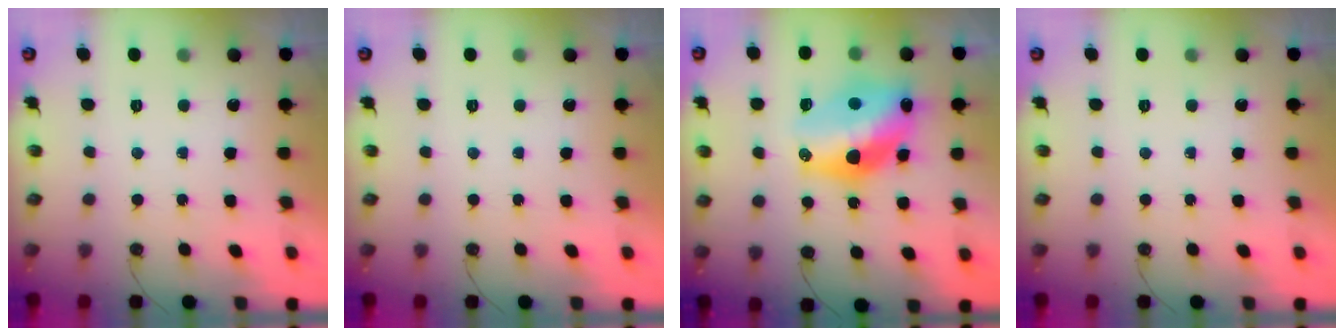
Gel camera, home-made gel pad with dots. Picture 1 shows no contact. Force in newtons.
{"total": 0.0}
{"total": 17.1, "press": 16.9, "slide": 2.7}
{"total": 0.0}